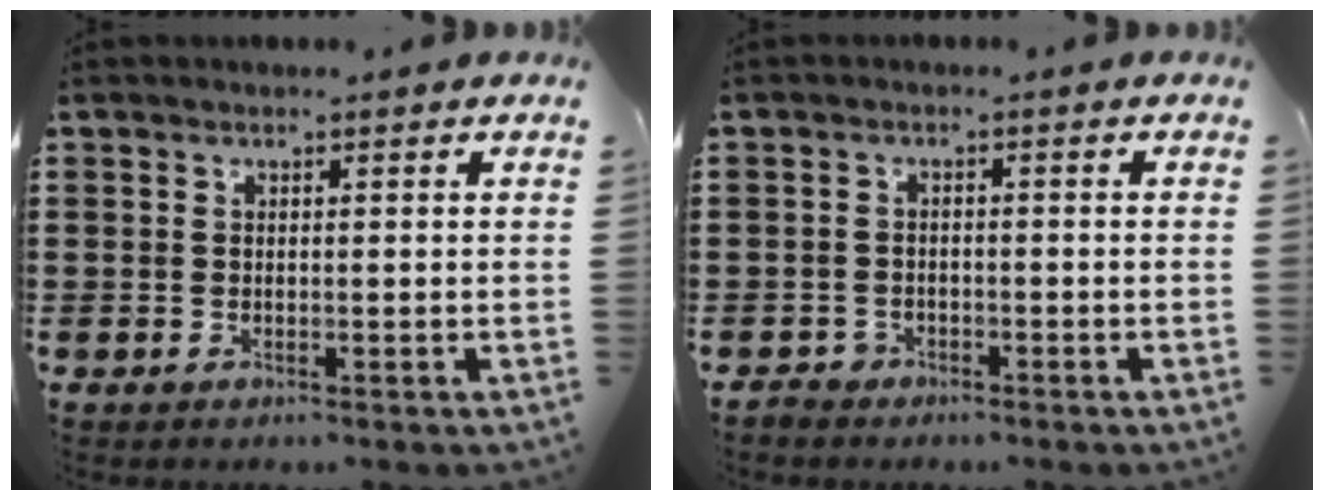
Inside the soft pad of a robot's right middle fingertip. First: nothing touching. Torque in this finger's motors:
{"motor_torque": [-0.59, 0.49, 0.01, -0.01]}